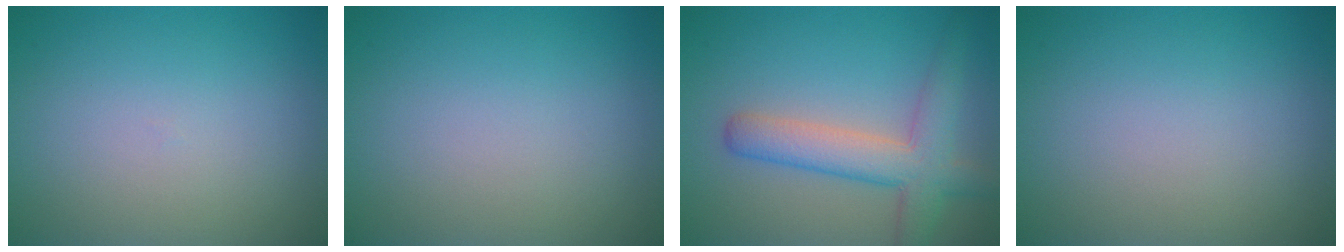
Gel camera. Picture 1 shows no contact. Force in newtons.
{"total": 0.0}
{"total": 4.9, "press": 4.9, "slide": 0.2}
{"total": 0.0}